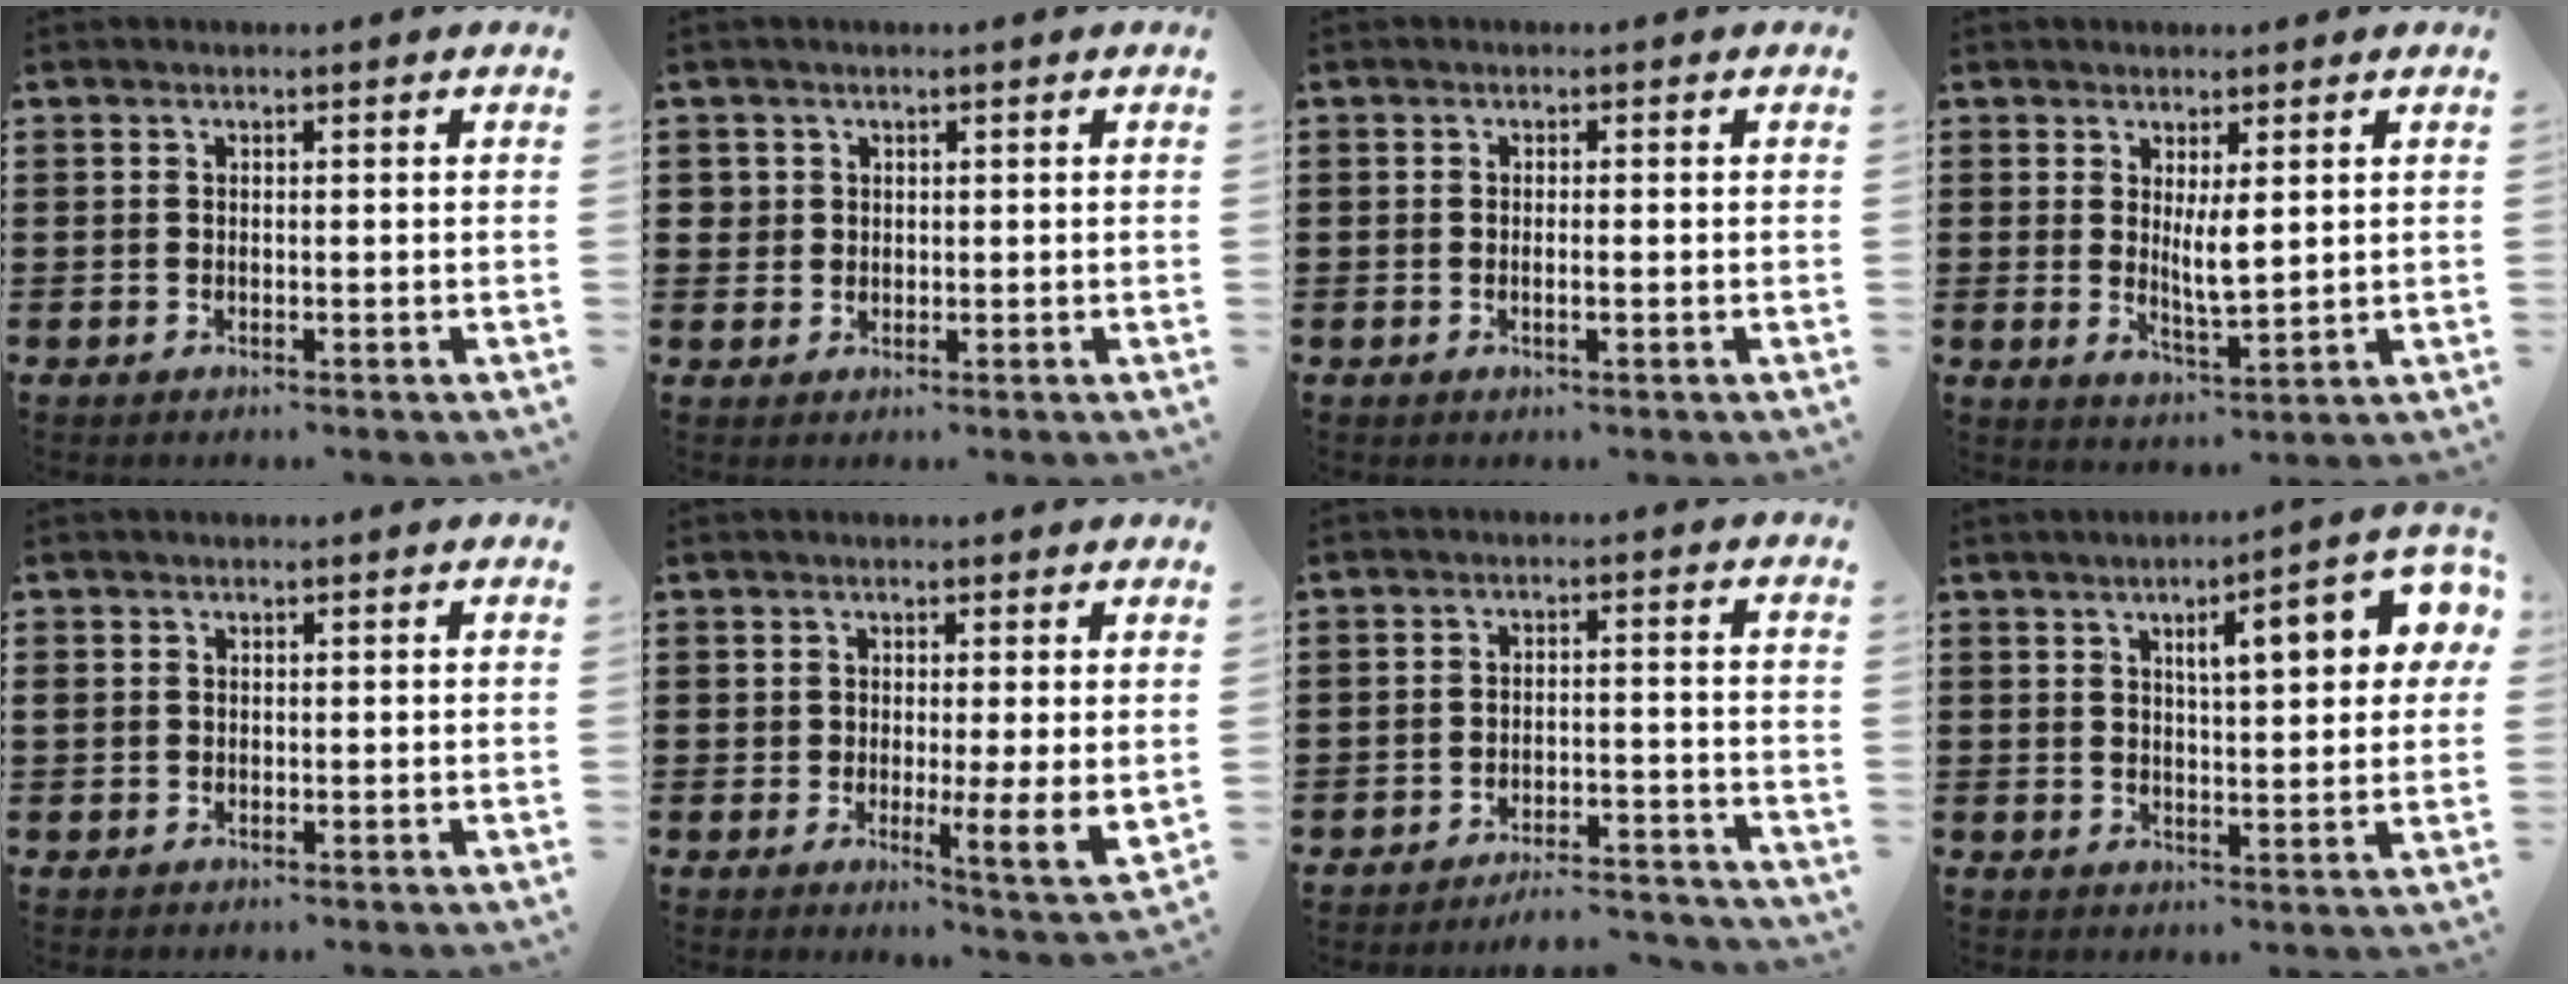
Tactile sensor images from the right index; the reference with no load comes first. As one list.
[{"total": 1.7, "force": [0.6, 1.6, 0.1], "torque": [-0.010, 0.007, 0.012]}, {"total": 1.1, "force": [-0.4, 0.0, 1.0], "torque": [-0.019, -0.003, -0.007]}, {"total": 4.4, "force": [1.2, 1.3, 4.1], "torque": [-0.063, -0.006, 0.018]}, {"total": 0.8, "force": [0.1, 0.7, 0.2], "torque": [-0.005, 0.006, 0.001]}, {"total": 4.7, "force": [1.3, 1.5, 4.2], "torque": [-0.060, -0.015, 0.023]}, {"total": 4.5, "force": [-4.3, 0.0, 1.2], "torque": [-0.023, -0.004, -0.084]}, {"total": 8.4, "force": [3.3, 2.0, 7.4], "torque": [-0.115, -0.005, 0.047]}]